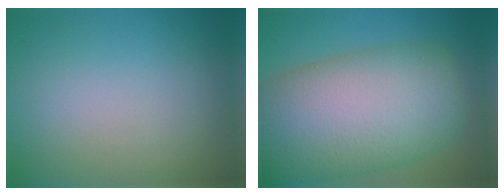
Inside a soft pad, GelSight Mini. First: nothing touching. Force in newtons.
{"total": 13.9, "press": 13.9, "slide": 0.4}